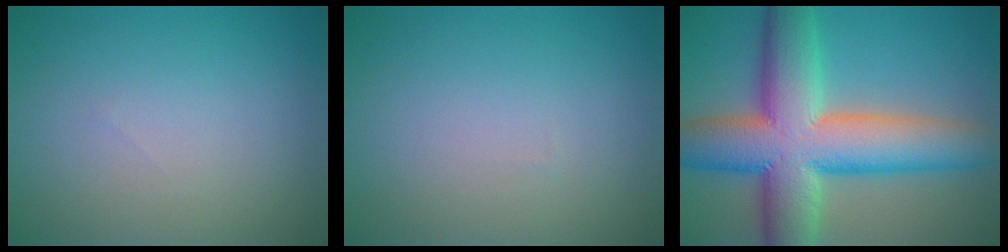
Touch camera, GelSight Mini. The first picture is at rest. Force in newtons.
{"total": 0.0}
{"total": 13.4, "press": 13.4, "slide": 0.4}